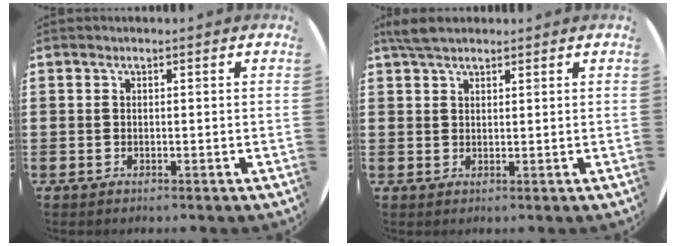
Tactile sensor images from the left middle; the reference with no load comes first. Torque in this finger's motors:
{"motor_torque": [0.25, -0.23, -0.41, -0.14]}